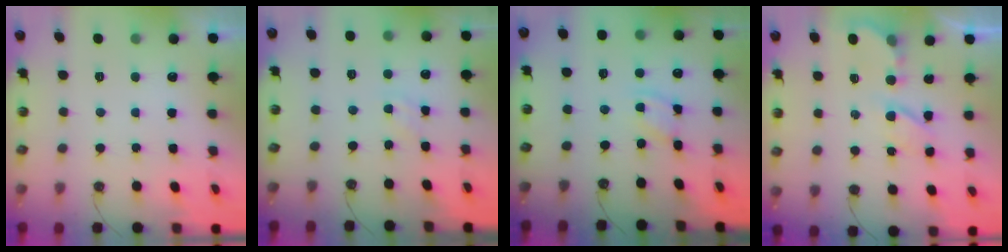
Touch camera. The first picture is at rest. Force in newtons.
{"total": 2.1, "press": 2.1, "slide": 0.4}
{"total": 1.8, "press": 1.8, "slide": 0.3}
{"total": 5.7, "press": 5.7, "slide": 0.5}